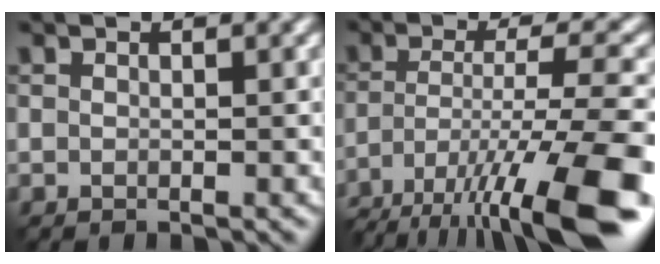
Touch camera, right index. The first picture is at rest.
{"total": 13.1, "force": [-8.5, 3.0, 9.5], "torque": [-0.172, 0.001, -0.124]}